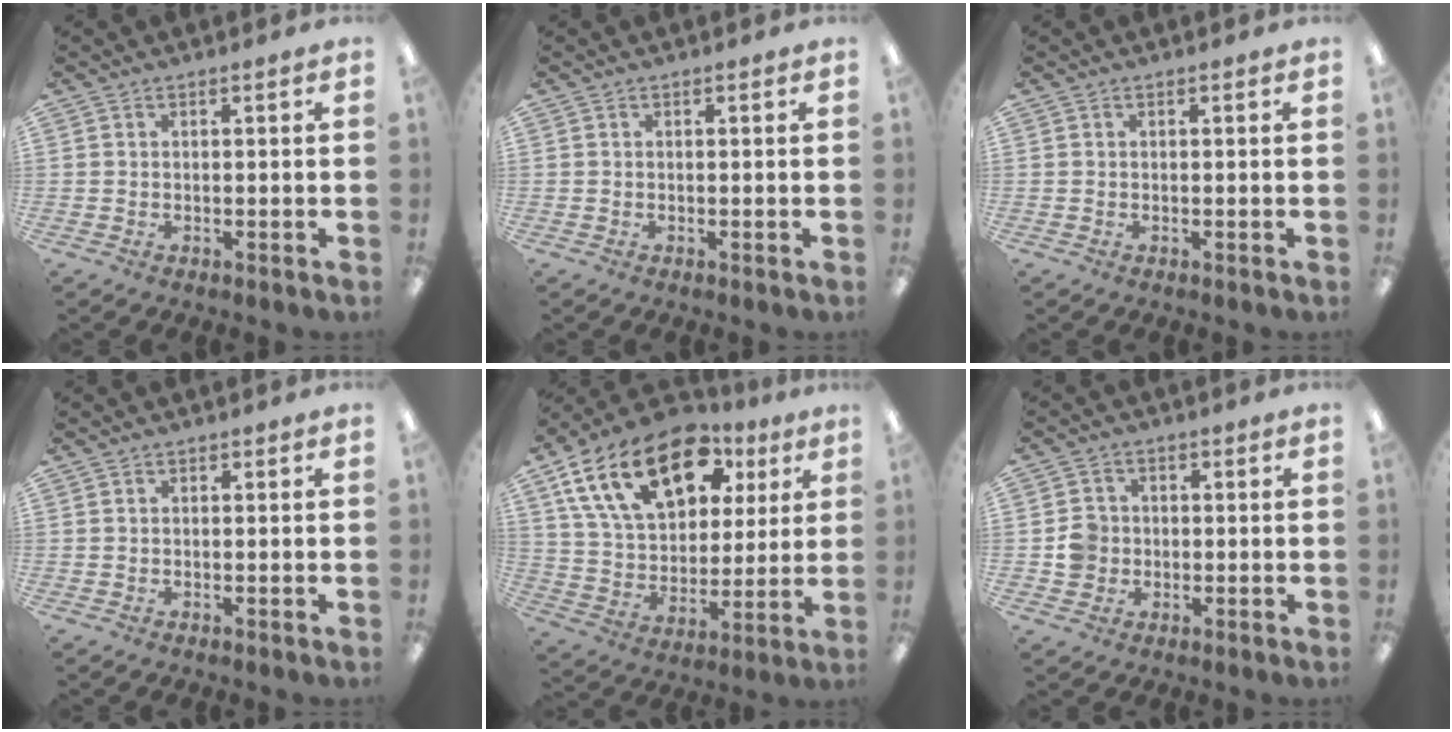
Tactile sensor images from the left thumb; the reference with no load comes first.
{"total": 0.0}
{"total": 0.0}
{"total": 0.0}
{"total": 22.3, "force": [11.5, 13.3, 13.6], "torque": [-0.239, -0.039, 0.206]}
{"total": 5.5, "force": [-0.4, 5.3, 1.3], "torque": [-0.017, 0.011, -0.007]}